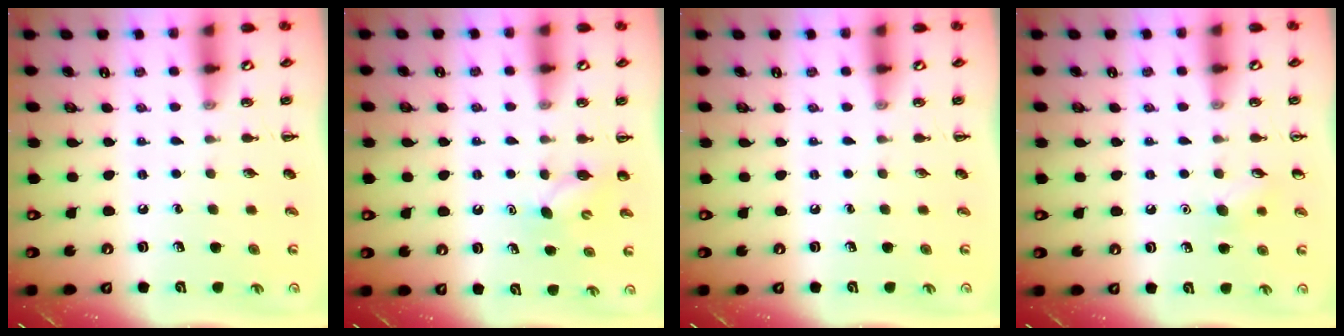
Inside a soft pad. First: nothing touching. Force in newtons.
{"total": 4.2, "press": 4.1, "slide": 0.9}
{"total": 0.0}
{"total": 6.1, "press": 5.9, "slide": 1.7}